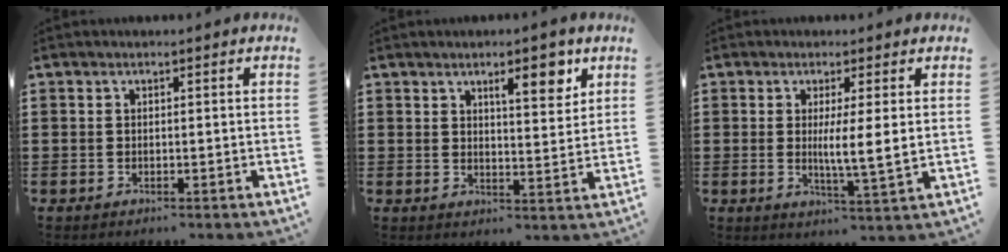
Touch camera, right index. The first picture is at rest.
{"total": 5.6, "force": [3.6, 1.7, 3.9], "torque": [-0.052, -0.007, 0.055]}
{"total": 4.4, "force": [0.7, 0.0, 4.4], "torque": [-0.078, -0.010, 0.008]}